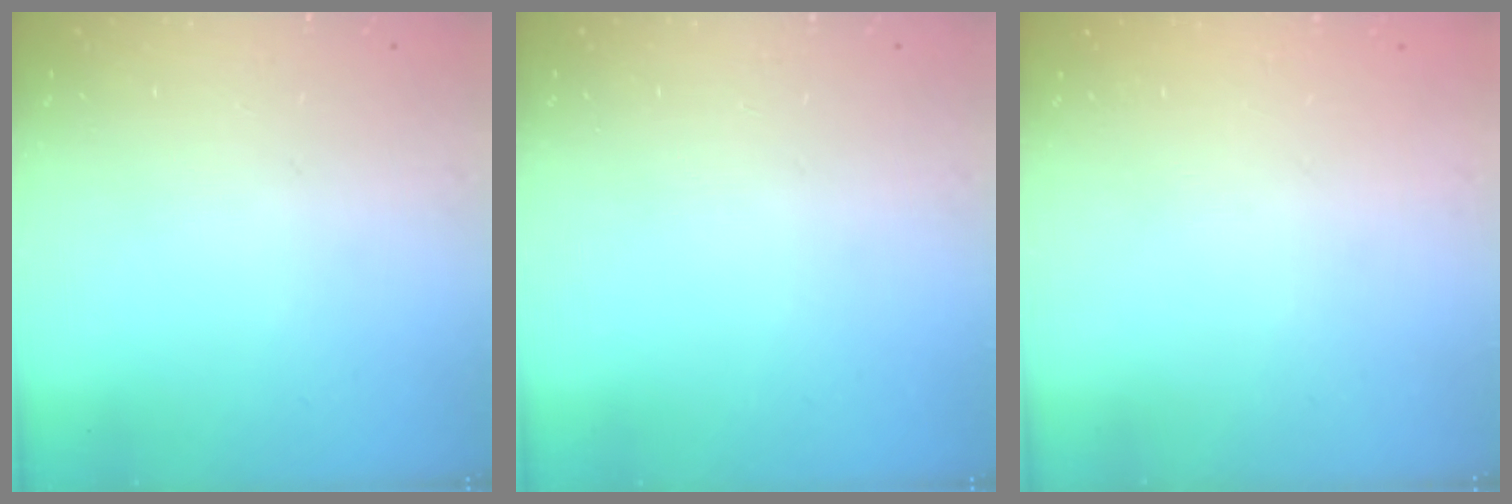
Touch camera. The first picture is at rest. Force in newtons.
{"total": 0.0}
{"total": 0.0}